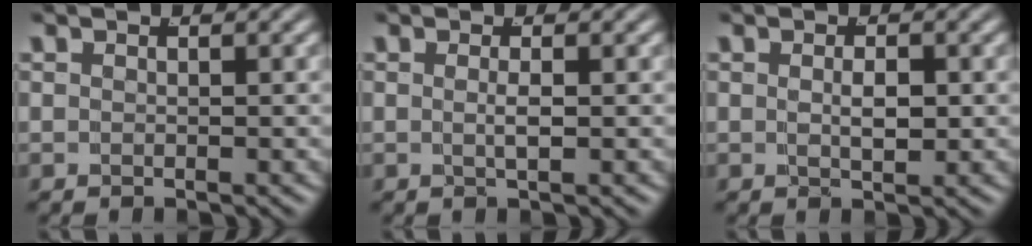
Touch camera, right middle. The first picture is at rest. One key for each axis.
{"total": 1.2, "fx": -0.1, "fy": -0.4, "fz": 1.1, "tx": -0.021, "ty": -0.006, "tz": 0.001}
{"total": 1.8, "fx": 0.1, "fy": 0.4, "fz": 1.8, "tx": -0.026, "ty": -0.011, "tz": 0.009}